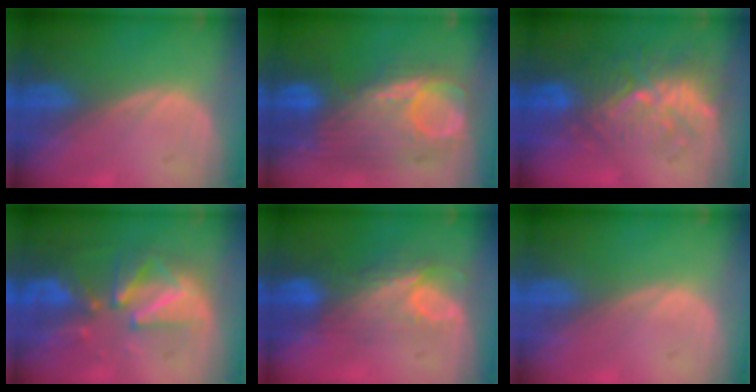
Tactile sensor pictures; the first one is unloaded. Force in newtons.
{"total": 9.9, "press": 9.6, "slide": 2.5}
{"total": 9.4, "press": 8.7, "slide": 3.5}
{"total": 9.5, "press": 8.6, "slide": 4.0}
{"total": 7.5, "press": 6.6, "slide": 3.7}
{"total": 0.0}